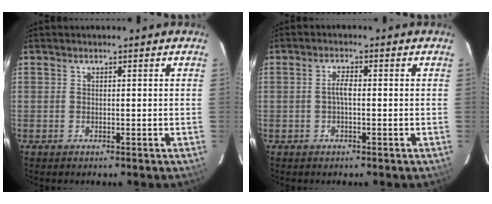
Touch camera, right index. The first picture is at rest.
{"total": 2.0, "force": [-0.3, 0.6, 1.9], "torque": [-0.038, 0.007, -0.007]}